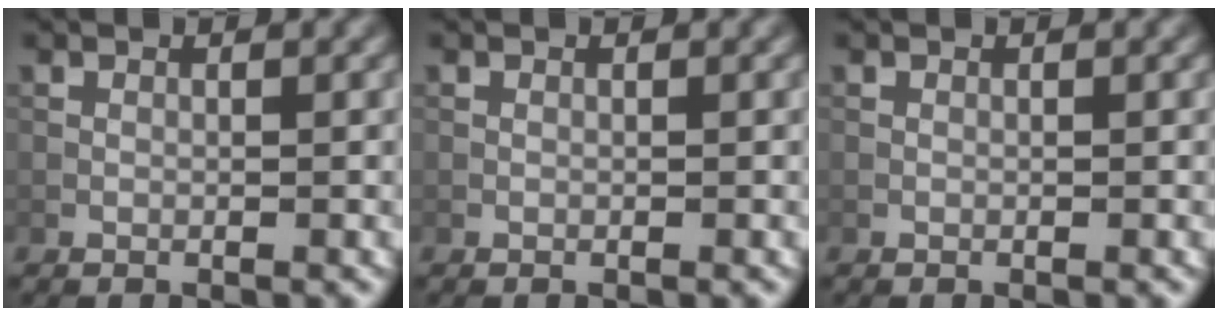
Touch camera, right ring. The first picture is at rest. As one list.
[{"total": 0.0}, {"total": 0.0}]